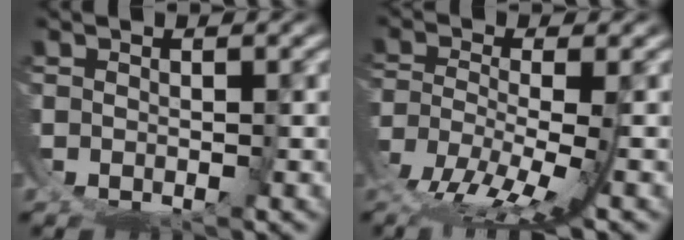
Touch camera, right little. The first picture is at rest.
{"total": 6.0, "force": [-3.1, 1.9, 4.7], "torque": [-0.093, -0.033, -0.037]}